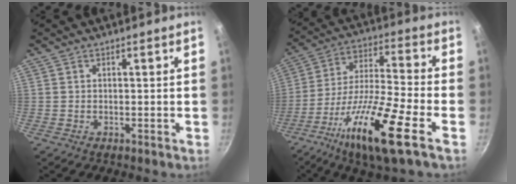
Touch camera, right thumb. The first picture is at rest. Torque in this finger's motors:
{"motor_torque": [0.22, 0.31, 1.30, -1.47, 0.26]}